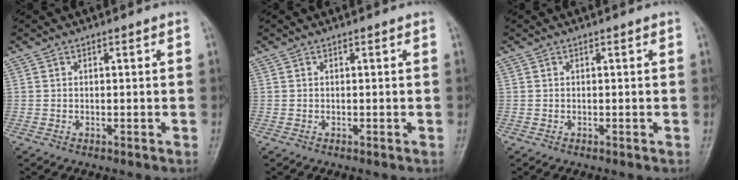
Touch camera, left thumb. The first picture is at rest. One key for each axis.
{"total": 0.0}
{"total": 0.0}